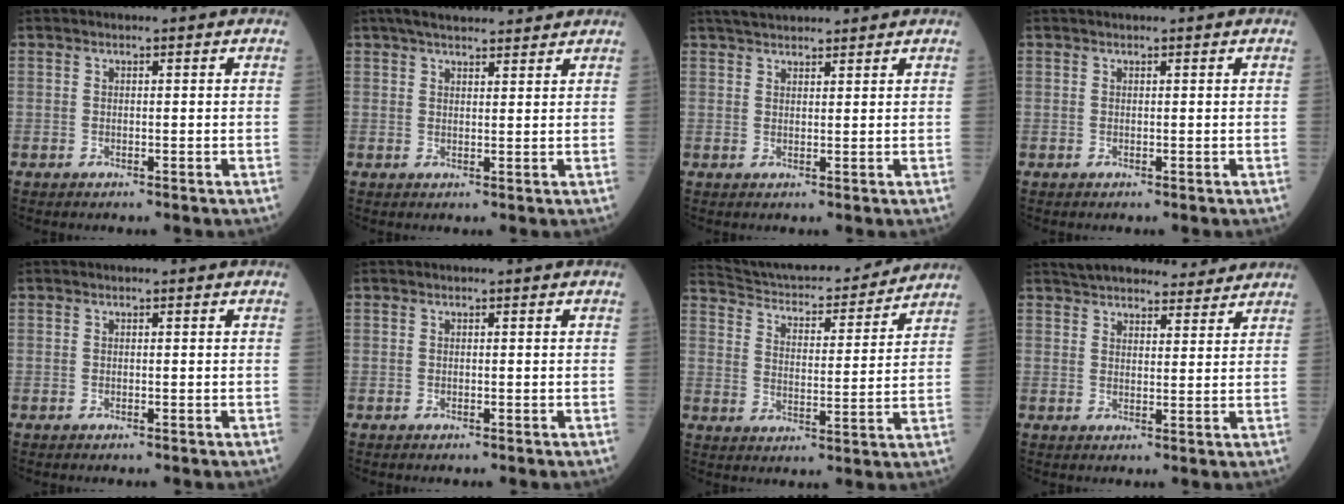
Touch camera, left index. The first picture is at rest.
{"total": 10.3, "force": [9.0, 2.2, 4.5], "torque": [-0.062, 0.030, 0.125]}
{"total": 7.2, "force": [6.5, 1.6, 2.7], "torque": [-0.041, 0.034, 0.103]}
{"total": 1.9, "force": [1.7, 0.3, 0.7], "torque": [-0.007, 0.025, 0.026]}
{"total": 0.0}
{"total": 0.0}
{"total": 18.4, "force": [17.3, 2.8, 5.5], "torque": [-0.086, -0.001, 0.245]}
{"total": 13.8, "force": [12.6, 3.4, 4.4], "torque": [-0.054, 0.022, 0.176]}